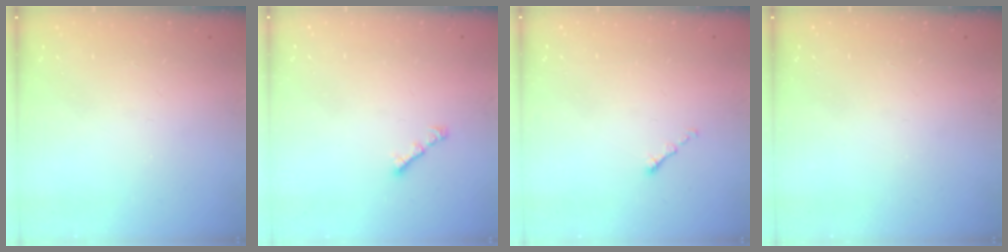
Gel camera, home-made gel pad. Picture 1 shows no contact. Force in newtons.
{"total": 1.9, "press": 1.8, "slide": 0.6}
{"total": 0.6, "press": 0.5, "slide": 0.2}
{"total": 0.0}